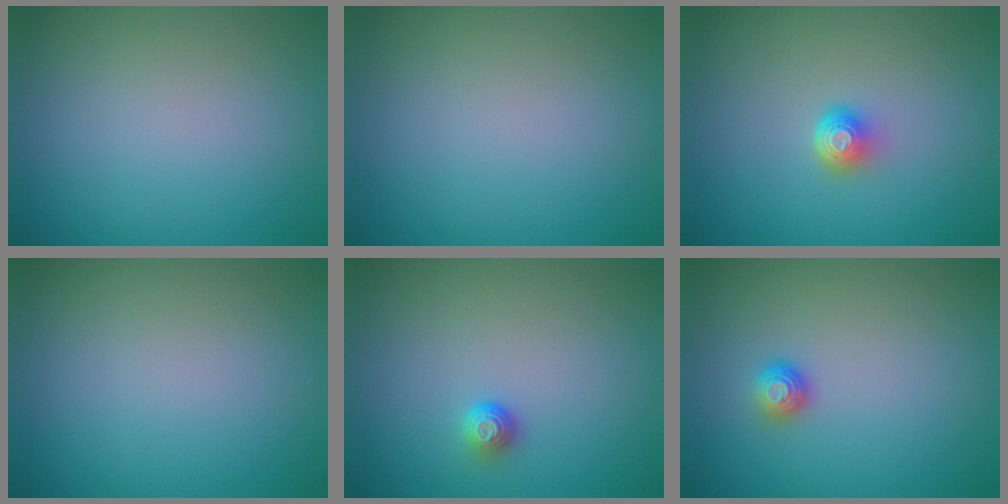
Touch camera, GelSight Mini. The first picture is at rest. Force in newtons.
{"total": 0.0}
{"total": 2.0, "press": 1.4, "slide": 1.4}
{"total": 0.0}
{"total": 1.3, "press": 1.1, "slide": 0.7}
{"total": 1.1, "press": 1.0, "slide": 0.3}